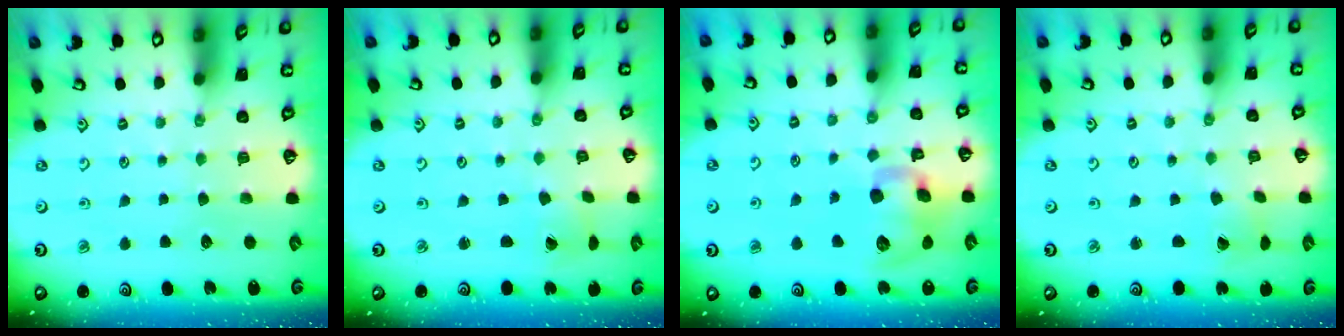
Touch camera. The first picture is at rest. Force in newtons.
{"total": 1.4, "press": 1.4, "slide": 0.3}
{"total": 12.0, "press": 11.9, "slide": 1.9}
{"total": 1.0, "press": 1.0, "slide": 0.1}